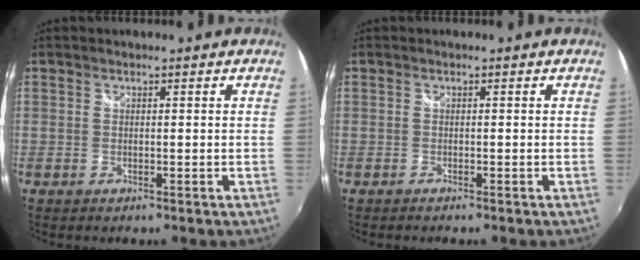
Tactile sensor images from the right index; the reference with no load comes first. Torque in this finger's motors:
{"motor_torque": [0.16, -0.06, 0.05, 0.01]}